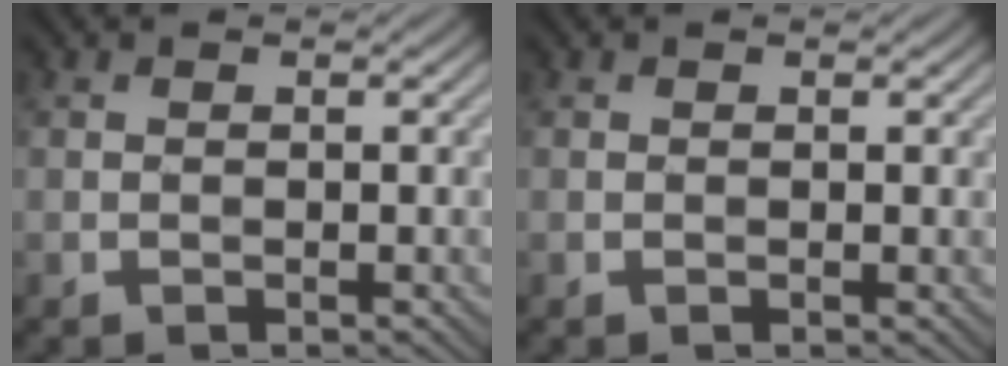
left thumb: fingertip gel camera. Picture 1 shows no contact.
{"total": 0.7, "force": [0.4, 0.3, 0.5], "torque": [-0.005, 0.000, 0.009]}